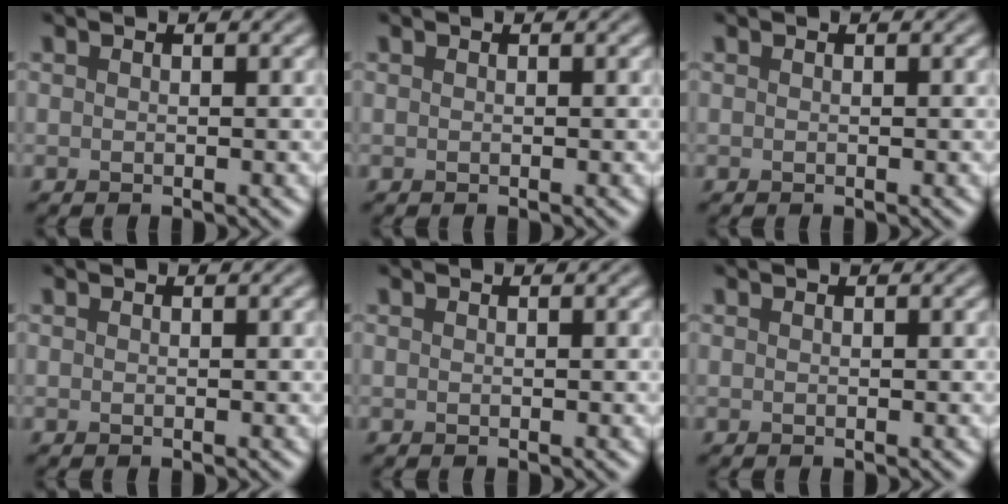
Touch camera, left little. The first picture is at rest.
{"total": 0.0}
{"total": 0.0}
{"total": 0.0}
{"total": 0.0}
{"total": 0.0}